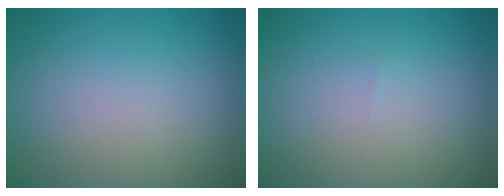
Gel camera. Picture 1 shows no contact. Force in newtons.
{"total": 0.0}